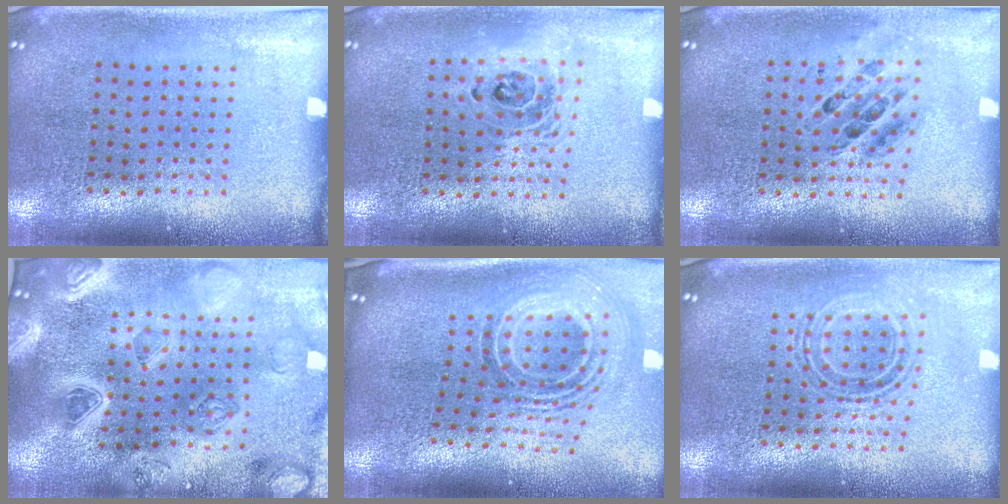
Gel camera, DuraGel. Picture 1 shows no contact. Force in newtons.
{"total": 1.5, "press": 1.2, "slide": 0.8}
{"total": 0.7, "press": 0.6, "slide": 0.2}
{"total": 4.6, "press": 4.0, "slide": 2.3}
{"total": 2.2, "press": 1.6, "slide": 1.6}
{"total": 0.9, "press": 0.8, "slide": 0.3}